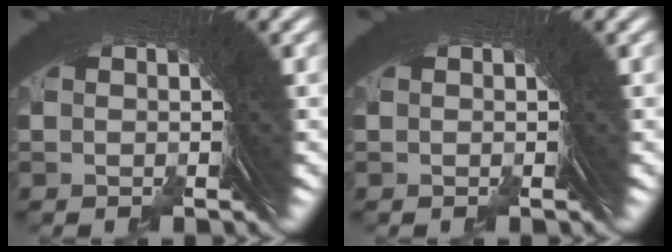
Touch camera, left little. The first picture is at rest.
{"total": 0.0}